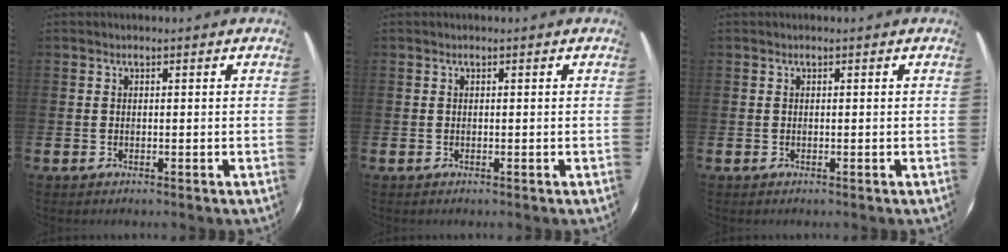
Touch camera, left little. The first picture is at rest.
{"total": 0.0}
{"total": 0.0}